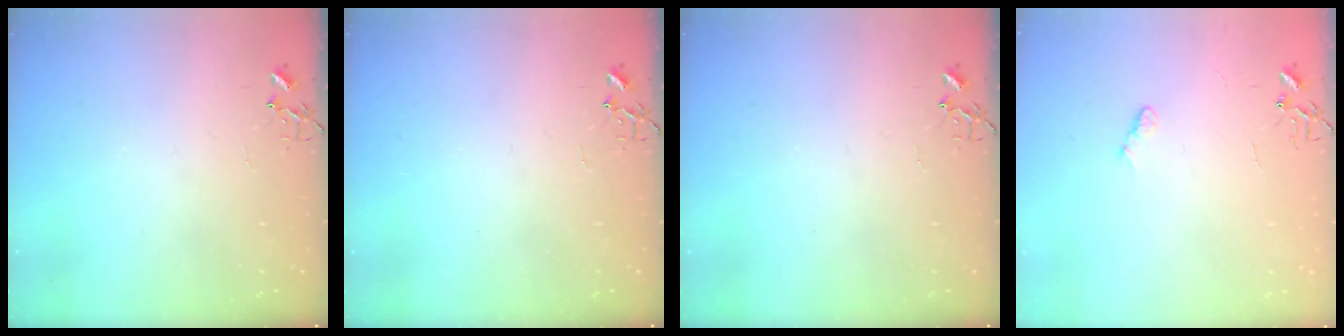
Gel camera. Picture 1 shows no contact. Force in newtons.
{"total": 0.0}
{"total": 0.0}
{"total": 5.9, "press": 5.8, "slide": 0.7}